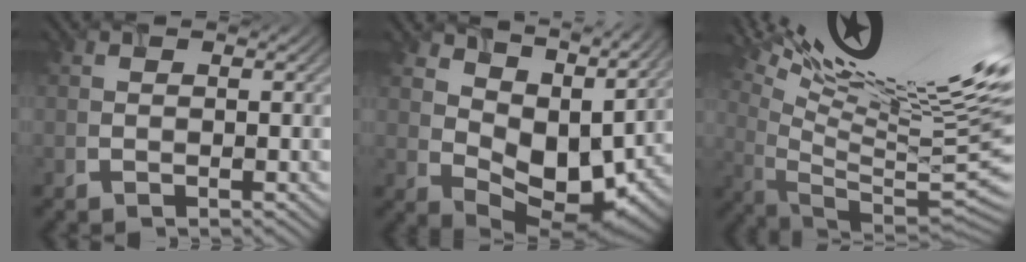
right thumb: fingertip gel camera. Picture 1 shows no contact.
{"total": 9.5, "force": [4.7, 6.0, 5.7], "torque": [-0.115, -0.010, 0.097]}
{"total": 19.6, "force": [10.2, 3.7, 16.3], "torque": [-0.229, 0.010, 0.155]}